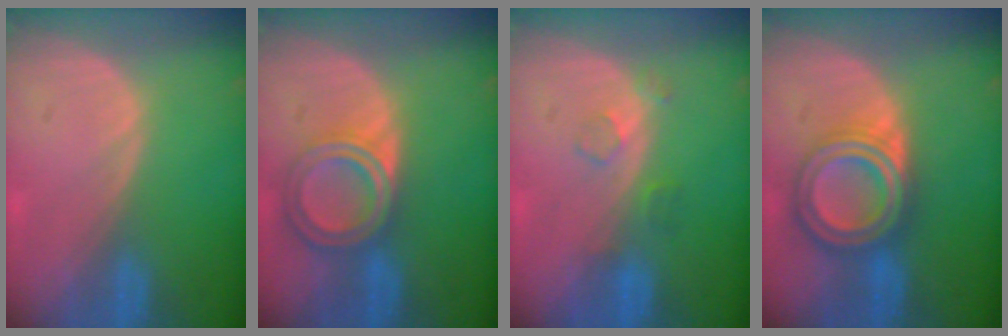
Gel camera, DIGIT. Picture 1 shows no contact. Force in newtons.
{"total": 6.8, "press": 6.0, "slide": 3.1}
{"total": 2.5, "press": 2.5, "slide": 0.3}
{"total": 7.9, "press": 7.8, "slide": 0.4}